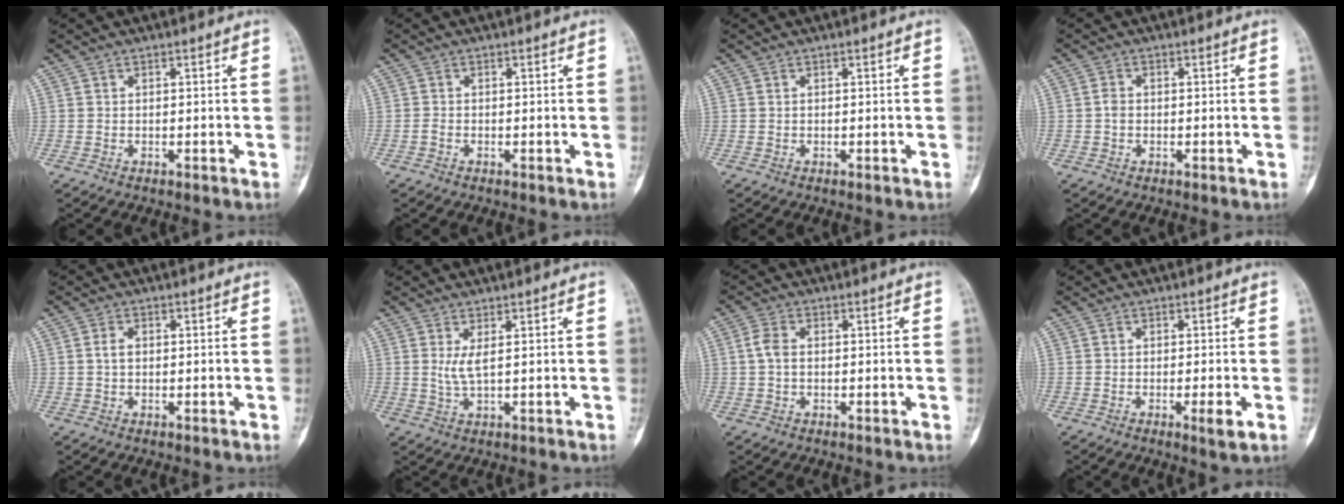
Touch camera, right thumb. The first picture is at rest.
{"total": 0.6, "force": [-0.4, 0.2, 0.3], "torque": [-0.011, 0.000, -0.010]}
{"total": 0.0}
{"total": 1.3, "force": [-0.3, 1.0, 0.8], "torque": [-0.006, 0.003, -0.009]}
{"total": 1.7, "force": [0.1, 1.2, 1.2], "torque": [-0.020, 0.006, 0.000]}
{"total": 2.7, "force": [0.8, 0.4, 2.6], "torque": [-0.059, -0.007, 0.023]}
{"total": 3.1, "force": [0.0, 2.0, 2.4], "torque": [-0.050, 0.009, -0.005]}
{"total": 2.9, "force": [-0.9, 0.2, 2.8], "torque": [-0.046, -0.008, -0.015]}